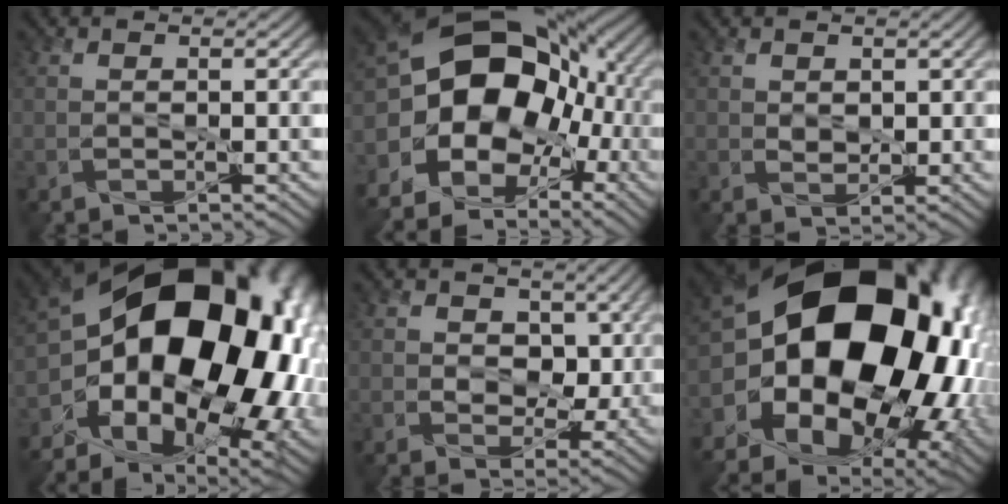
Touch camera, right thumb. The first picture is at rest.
{"total": 20.7, "force": [0.4, 15.6, 13.6], "torque": [-0.259, 0.012, -0.003]}
{"total": 2.2, "force": [0.7, 1.6, 1.3], "torque": [-0.040, -0.002, 0.008]}
{"total": 20.9, "force": [-0.8, 13.6, 15.8], "torque": [-0.274, -0.029, 0.013]}
{"total": 9.3, "force": [0.9, 6.4, 6.7], "torque": [-0.118, -0.015, 0.010]}
{"total": 22.0, "force": [1.7, 15.5, 15.6], "torque": [-0.295, -0.020, 0.044]}